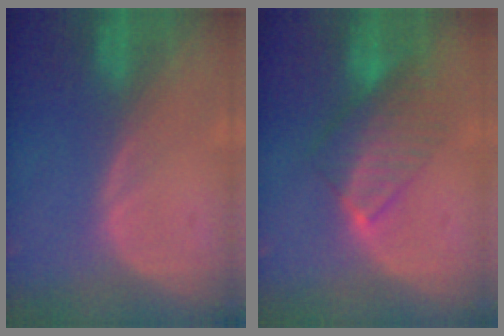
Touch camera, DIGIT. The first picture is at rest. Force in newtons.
{"total": 8.0, "press": 7.1, "slide": 3.7}